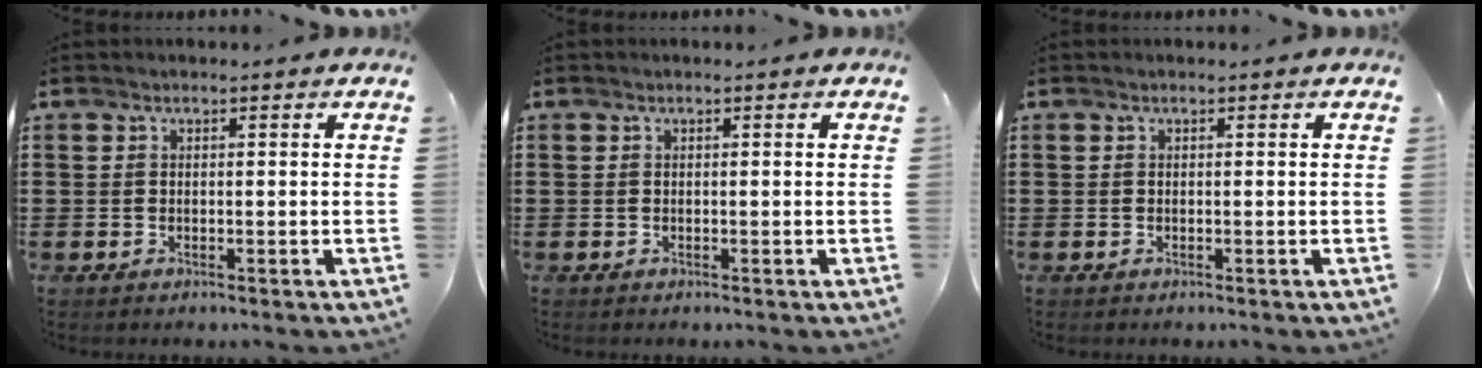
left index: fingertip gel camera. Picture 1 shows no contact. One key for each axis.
{"total": 0.0}
{"total": 0.0}